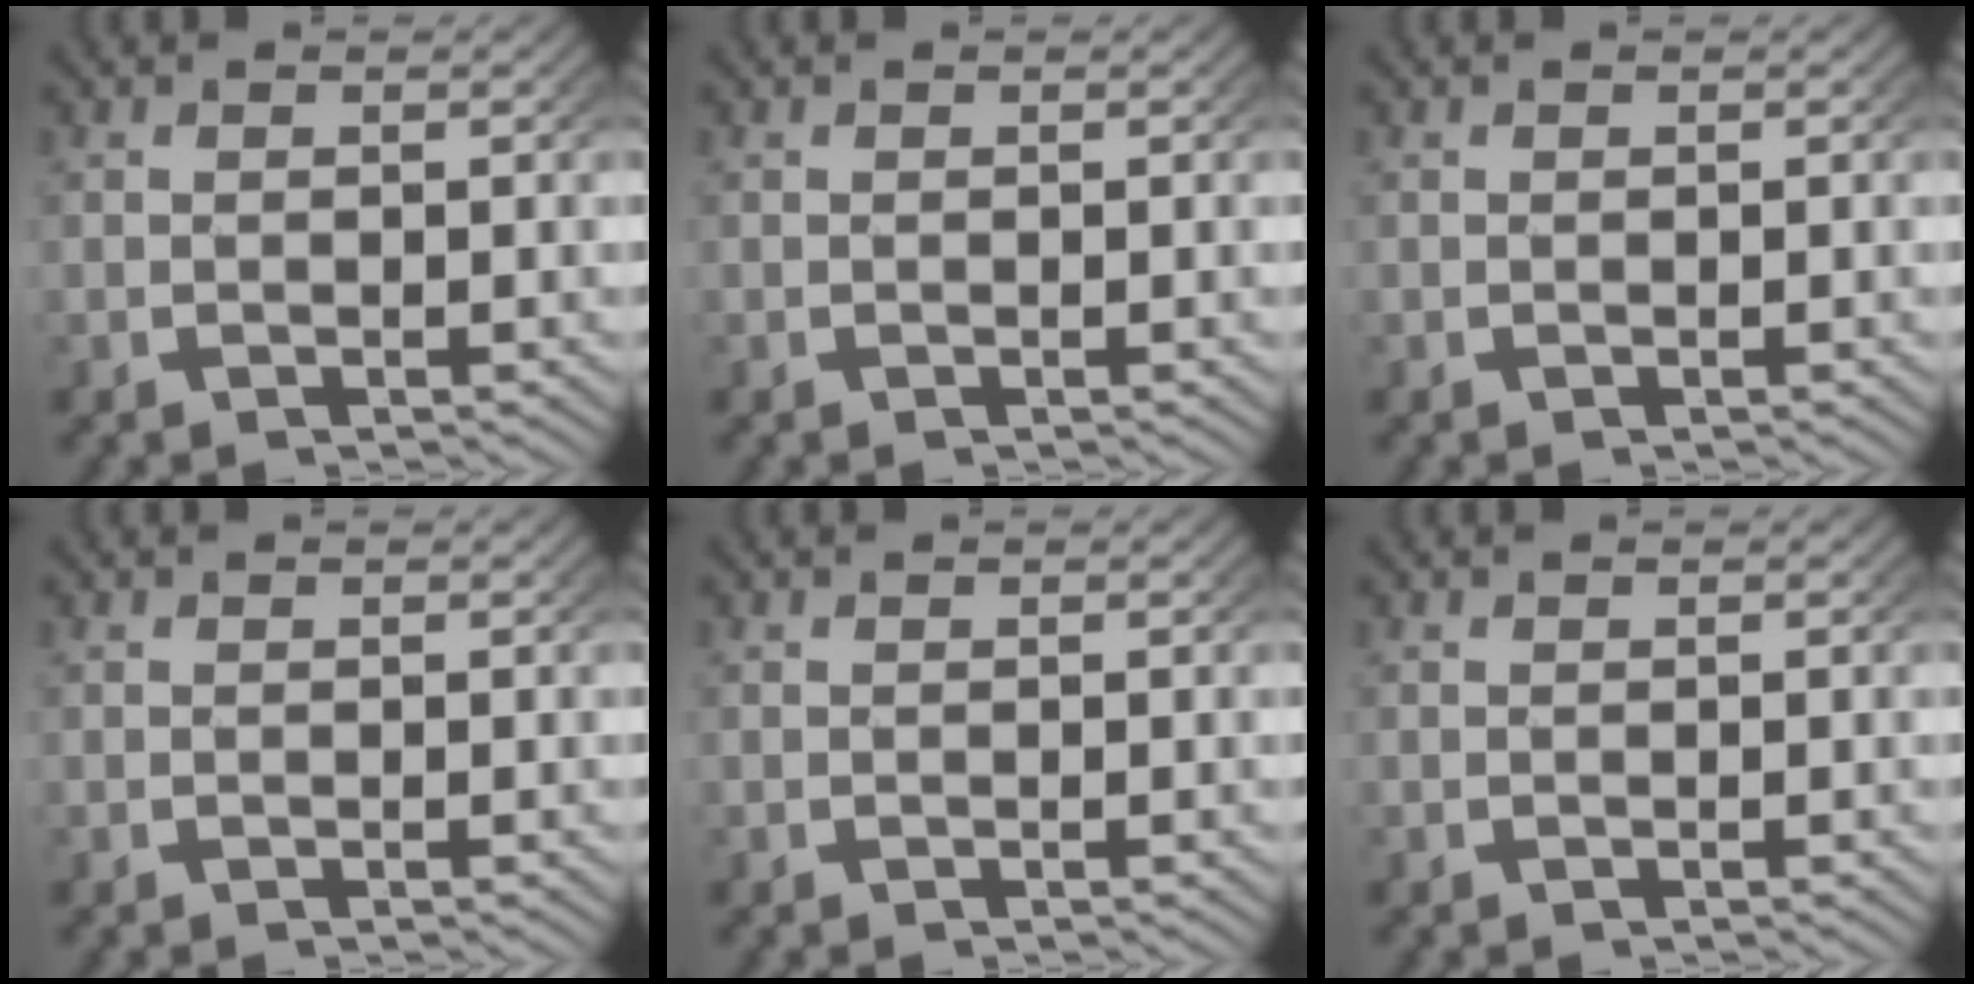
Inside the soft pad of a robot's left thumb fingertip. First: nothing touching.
{"total": 0.0}
{"total": 0.0}
{"total": 0.0}
{"total": 0.0}
{"total": 0.0}